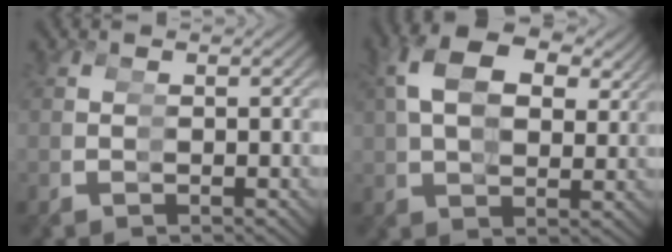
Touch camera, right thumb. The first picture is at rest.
{"total": 4.6, "force": [3.2, 2.3, 2.3], "torque": [-0.038, 0.017, 0.049]}